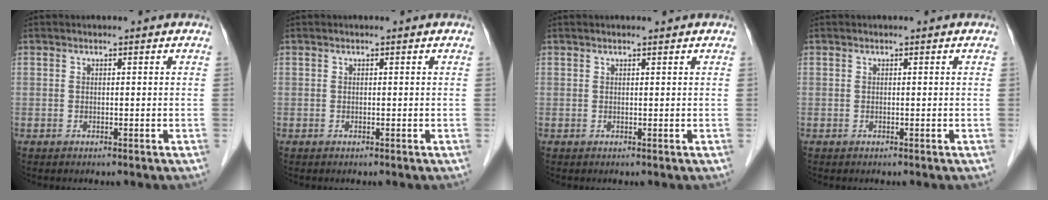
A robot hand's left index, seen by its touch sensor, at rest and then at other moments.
{"total": 0.0}
{"total": 0.8, "force": [0.7, 0.0, 0.4], "torque": [-0.009, 0.005, 0.012]}
{"total": 0.0}